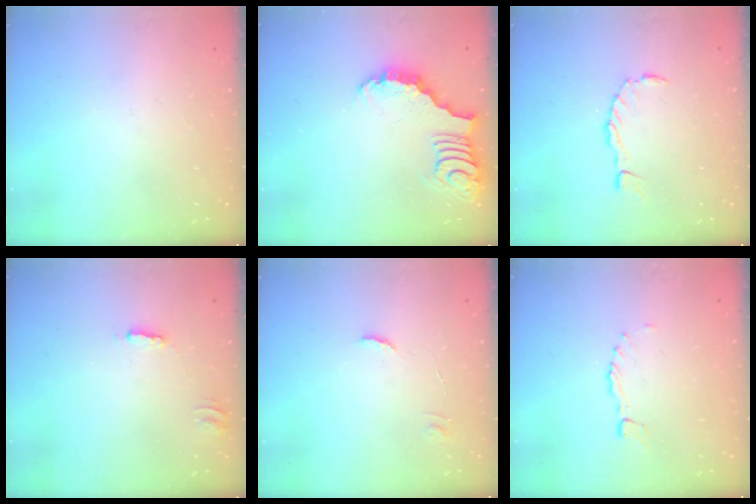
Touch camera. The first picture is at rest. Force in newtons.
{"total": 3.5, "press": 3.5, "slide": 0.4}
{"total": 1.2, "press": 1.2, "slide": 0.3}
{"total": 2.3, "press": 2.3, "slide": 0.2}
{"total": 5.8, "press": 5.8, "slide": 0.4}
{"total": 0.0}